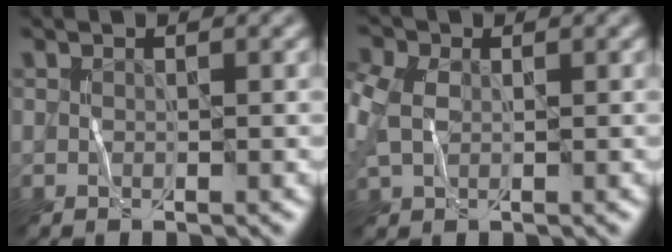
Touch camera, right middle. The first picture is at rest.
{"total": 4.6, "force": [0.5, 3.4, 3.1], "torque": [-0.092, 0.005, 0.014]}